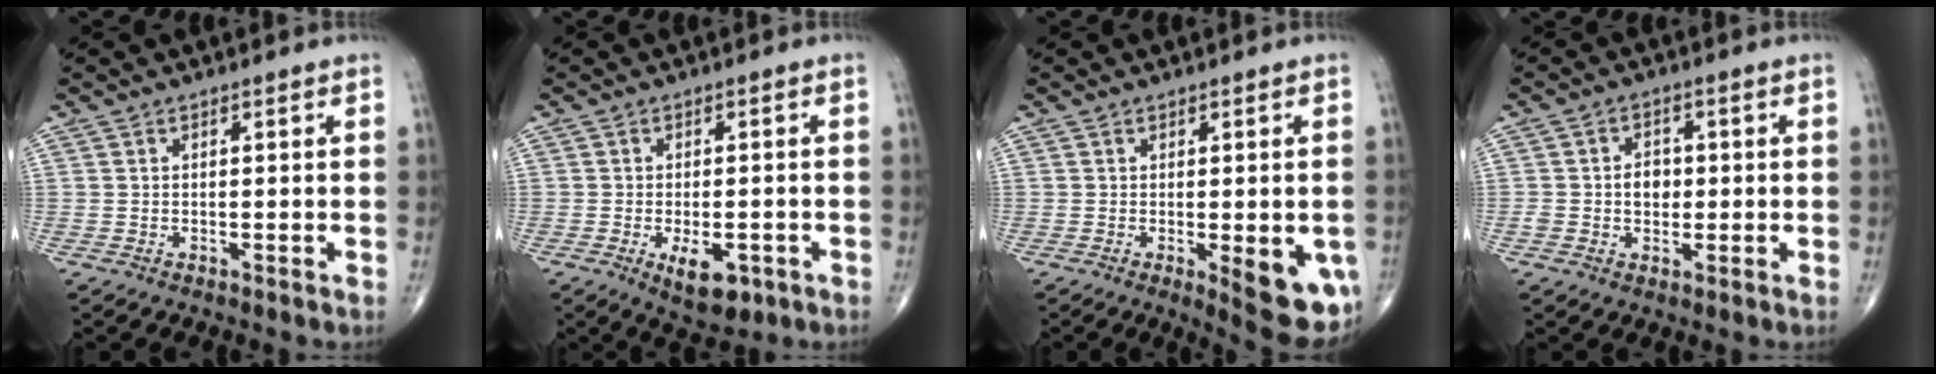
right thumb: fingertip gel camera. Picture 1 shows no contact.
{"total": 6.9, "force": [-2.6, 3.4, 5.4], "torque": [-0.077, 0.001, -0.028]}
{"total": 10.2, "force": [-2.8, 3.4, 9.2], "torque": [-0.099, -0.018, -0.026]}
{"total": 4.2, "force": [-0.1, 3.3, 2.7], "torque": [-0.027, 0.007, -0.003]}